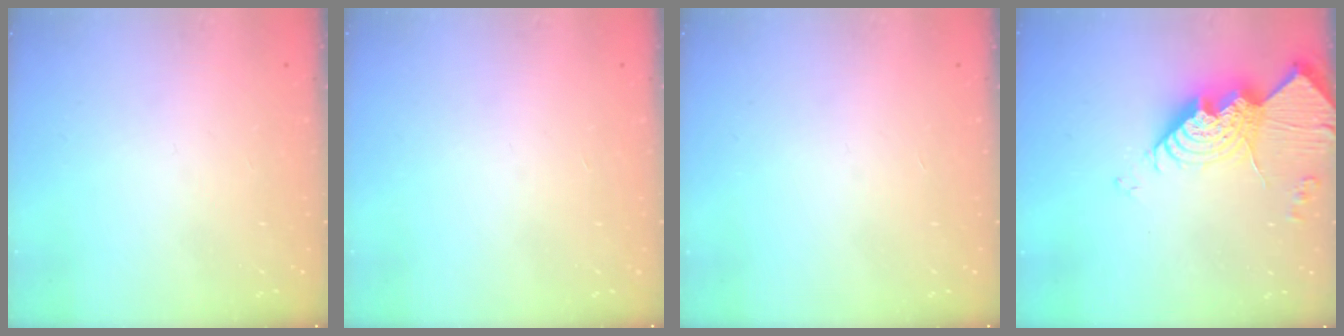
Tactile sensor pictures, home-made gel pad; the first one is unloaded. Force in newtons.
{"total": 0.0}
{"total": 0.0}
{"total": 21.9, "press": 21.8, "slide": 2.2}